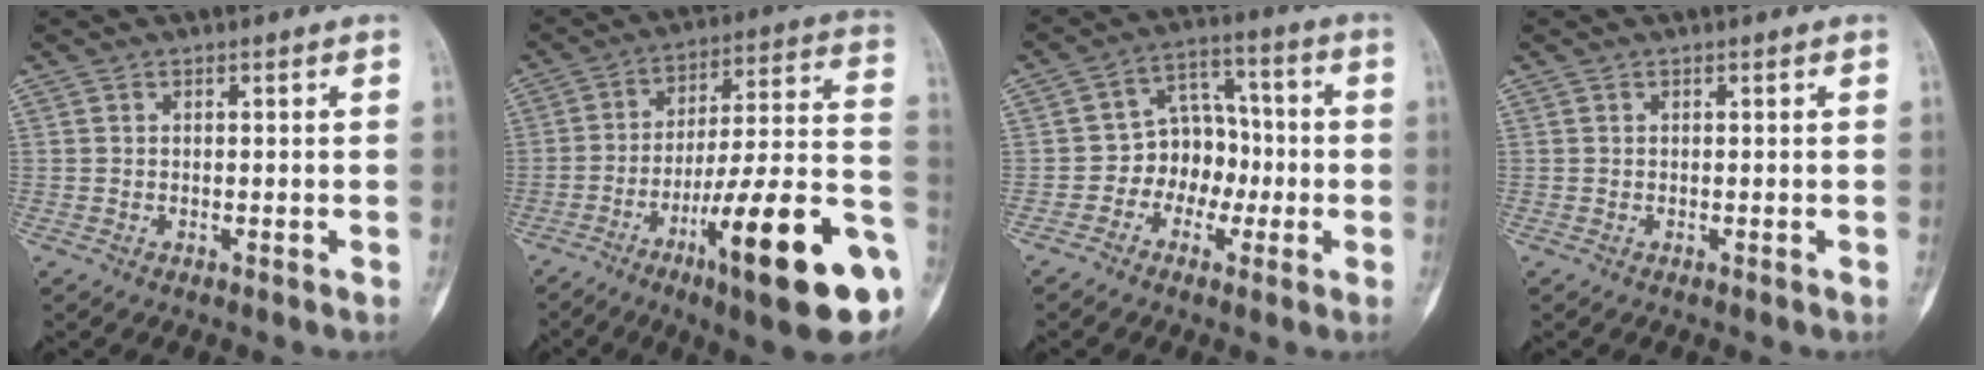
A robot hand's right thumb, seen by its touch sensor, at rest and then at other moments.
{"total": 25.3, "force": [-10.6, 4.8, 22.4], "torque": [-0.285, 0.047, -0.157]}
{"total": 8.9, "force": [-2.3, 7.3, 4.5], "torque": [-0.022, 0.041, -0.051]}
{"total": 0.0}